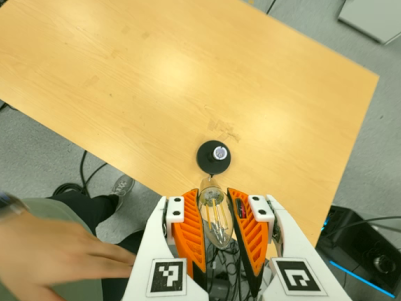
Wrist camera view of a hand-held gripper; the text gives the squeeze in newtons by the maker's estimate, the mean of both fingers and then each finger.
{"total": 22.7, "left": 24.9, "right": 20.4}